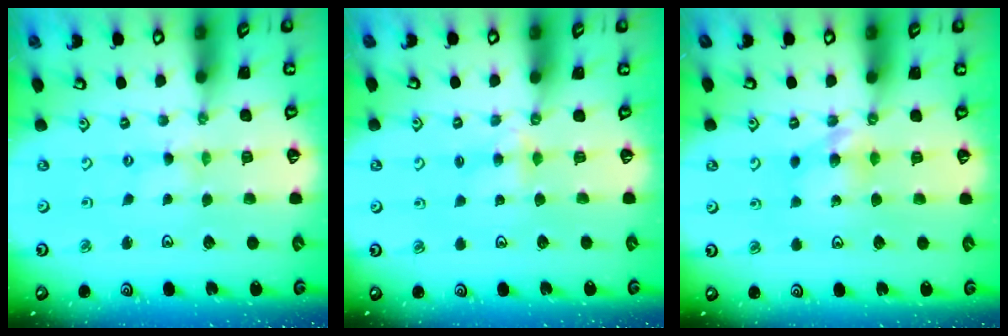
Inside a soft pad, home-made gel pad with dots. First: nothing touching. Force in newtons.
{"total": 3.5, "press": 3.4, "slide": 0.4}
{"total": 7.5, "press": 7.4, "slide": 0.6}